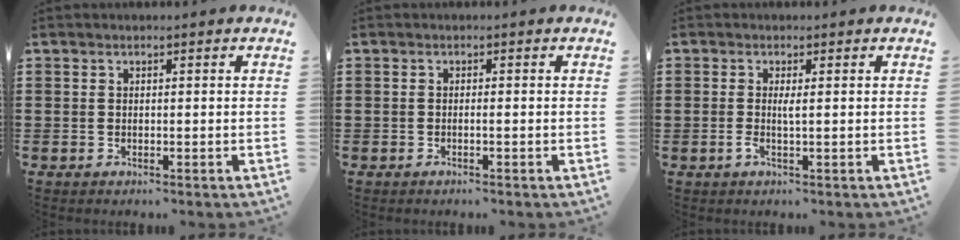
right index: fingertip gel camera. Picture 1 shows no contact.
{"total": 0.7, "force": [-0.5, -0.1, 0.5], "torque": [-0.009, -0.003, -0.009]}
{"total": 1.6, "force": [-0.1, 0.1, 1.6], "torque": [-0.041, -0.006, -0.004]}